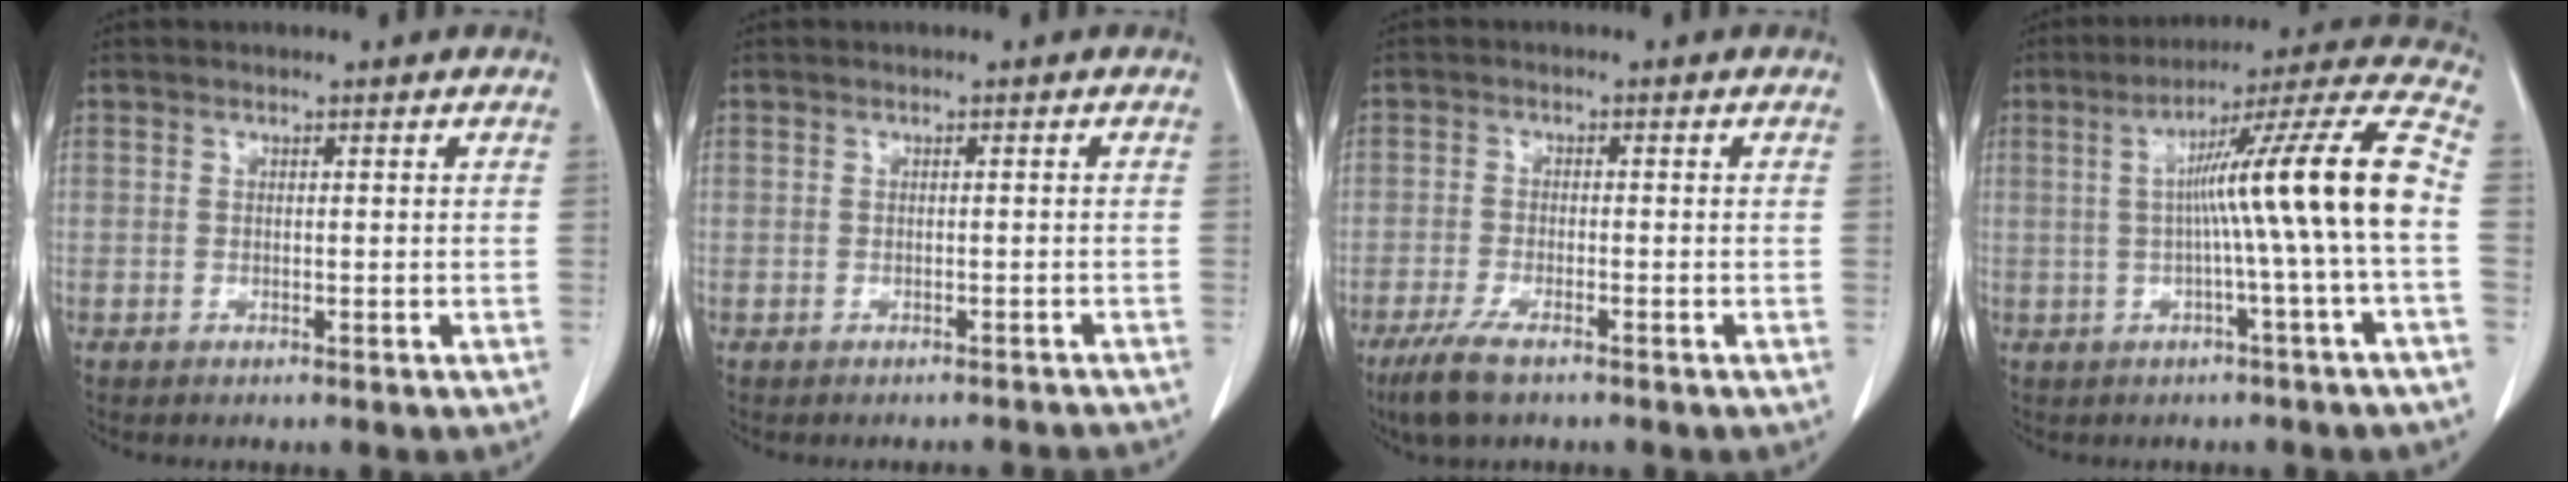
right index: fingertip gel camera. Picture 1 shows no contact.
{"total": 3.2, "force": [-3.1, 0.9, 0.1], "torque": [0.006, 0.001, -0.031]}
{"total": 5.4, "force": [-3.7, 1.0, 3.7], "torque": [-0.079, -0.014, -0.062]}
{"total": 15.3, "force": [-0.5, -2.0, 15.2], "torque": [-0.219, 0.021, -0.013]}